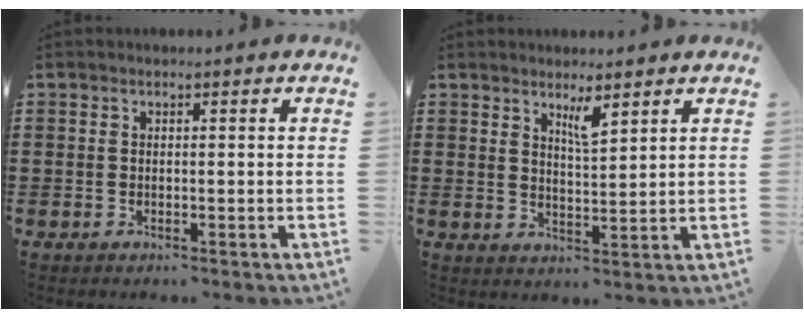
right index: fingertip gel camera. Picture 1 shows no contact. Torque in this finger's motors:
{"motor_torque": [0.01, -0.01, 0.08, 0.04]}